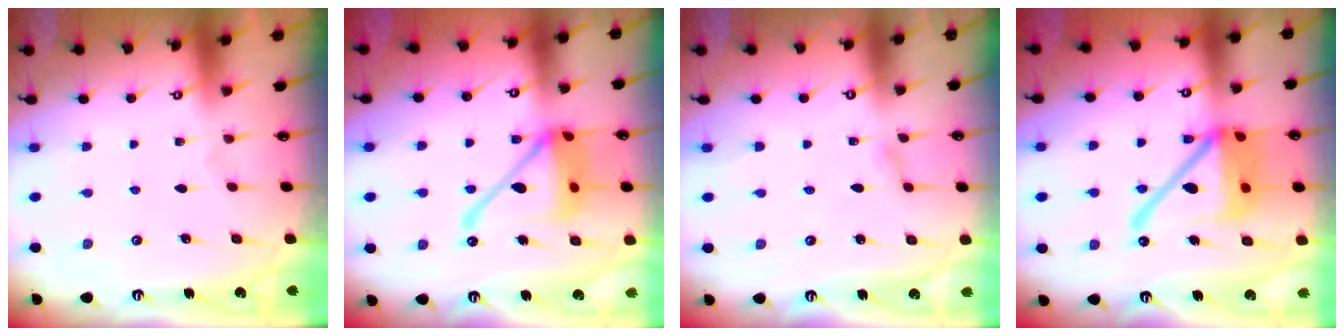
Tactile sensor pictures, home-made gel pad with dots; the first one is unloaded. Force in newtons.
{"total": 17.4, "press": 17.2, "slide": 2.3}
{"total": 1.1, "press": 1.1, "slide": 0.1}
{"total": 19.4, "press": 19.3, "slide": 2.0}